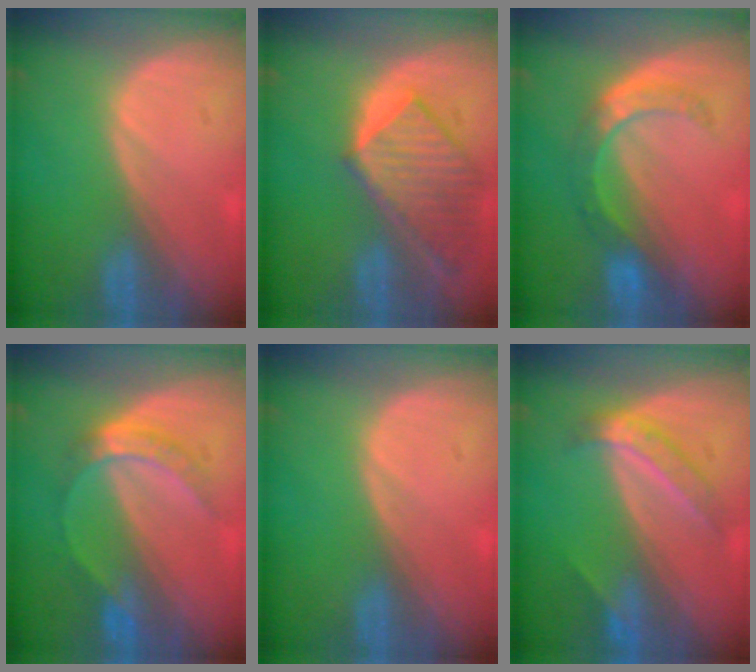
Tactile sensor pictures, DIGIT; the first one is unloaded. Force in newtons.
{"total": 8.8, "press": 7.9, "slide": 4.0}
{"total": 5.6, "press": 5.5, "slide": 0.7}
{"total": 5.0, "press": 4.8, "slide": 1.3}
{"total": 0.0}
{"total": 5.4, "press": 4.7, "slide": 2.5}